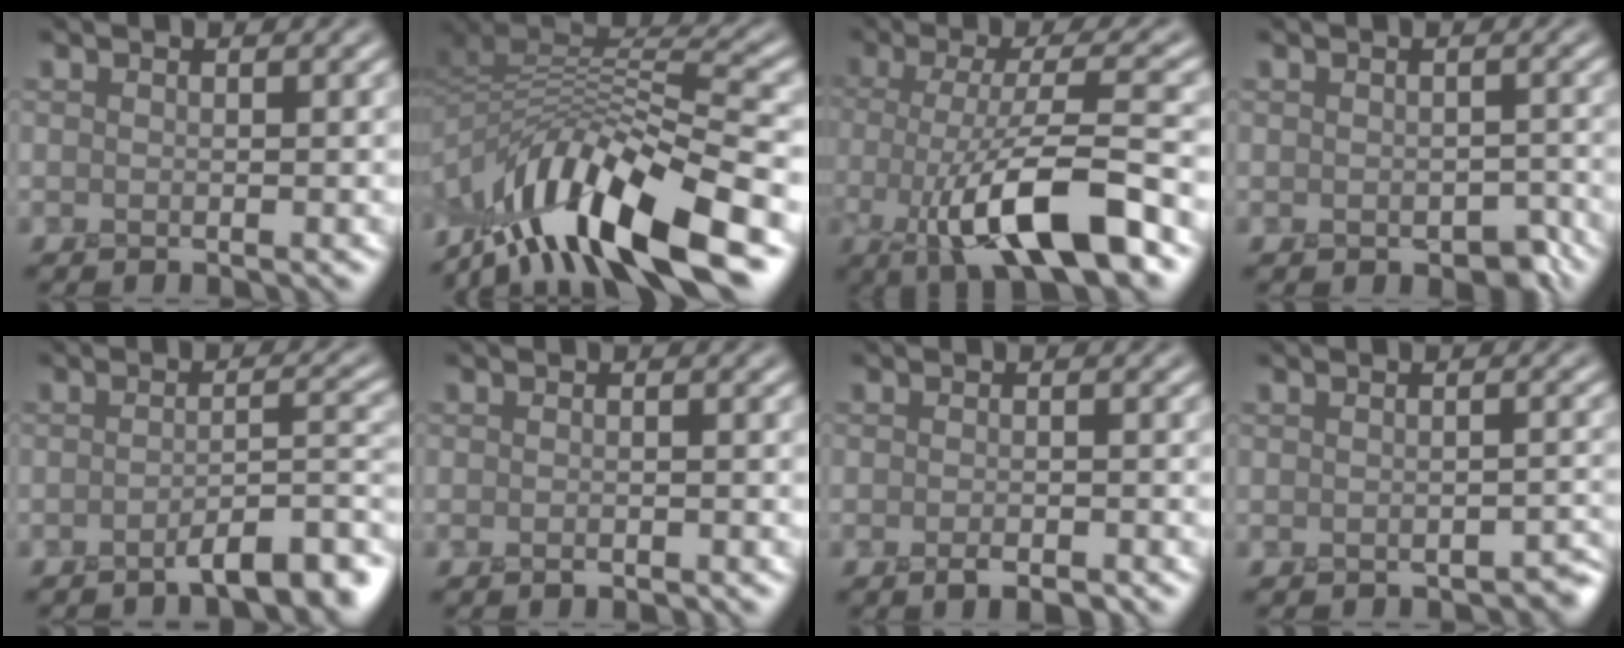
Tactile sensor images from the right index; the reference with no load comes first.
{"total": 11.7, "force": [-6.3, 3.9, 9.0], "torque": [-0.168, 0.011, -0.108]}
{"total": 9.9, "force": [-4.3, 2.5, 8.5], "torque": [-0.143, 0.002, -0.073]}
{"total": 2.2, "force": [-1.3, 1.4, 1.2], "torque": [-0.015, -0.008, -0.010]}
{"total": 4.9, "force": [-3.2, 1.0, 3.5], "torque": [-0.040, 0.010, -0.050]}
{"total": 0.9, "force": [-0.7, 0.2, 0.3], "torque": [-0.006, -0.003, -0.012]}
{"total": 1.8, "force": [-1.3, 0.5, 1.1], "torque": [-0.016, -0.004, -0.020]}
{"total": 1.6, "force": [-1.4, 0.6, 0.6], "torque": [-0.007, -0.003, -0.010]}